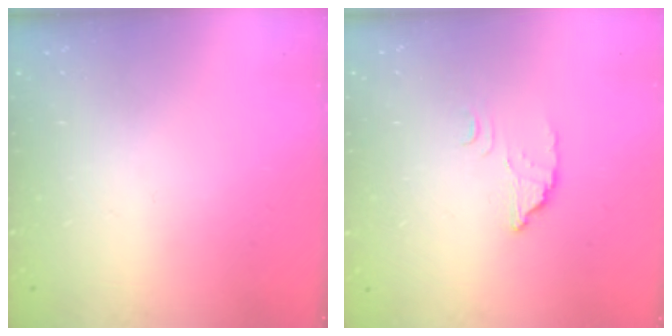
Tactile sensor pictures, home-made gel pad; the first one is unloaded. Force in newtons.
{"total": 2.5, "press": 2.5, "slide": 0.1}